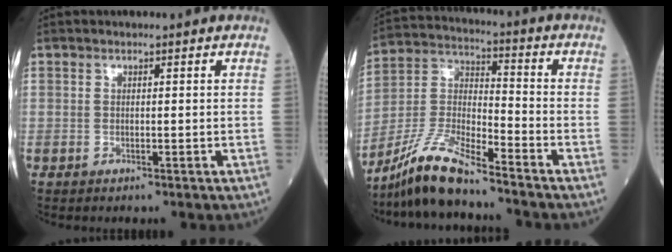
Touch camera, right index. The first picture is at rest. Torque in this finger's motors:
{"motor_torque": [1.08, -1.06, 0.13, 0.09]}